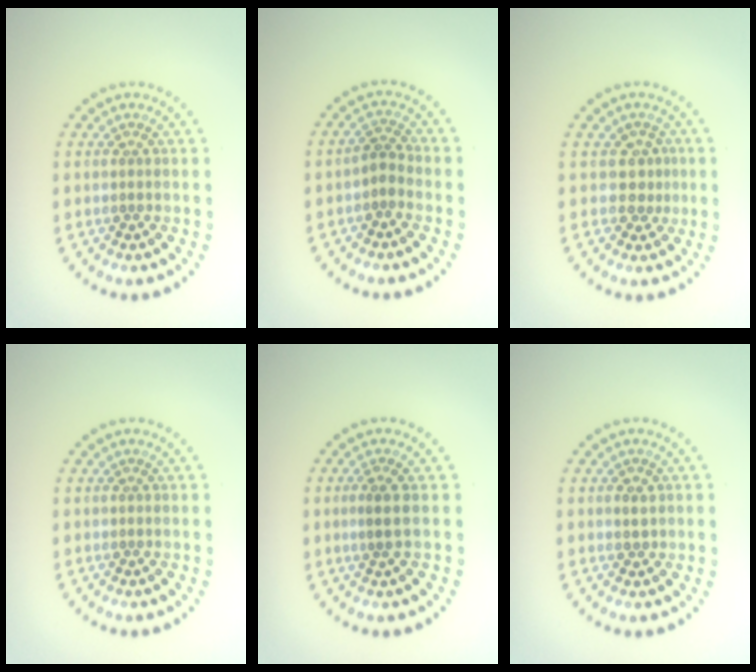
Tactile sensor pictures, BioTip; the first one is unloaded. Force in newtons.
{"total": 1.6, "press": 1.3, "slide": 0.9}
{"total": 2.1, "press": 1.6, "slide": 1.3}
{"total": 0.0}
{"total": 1.8, "press": 1.4, "slide": 1.1}
{"total": 1.2, "press": 1.0, "slide": 0.6}